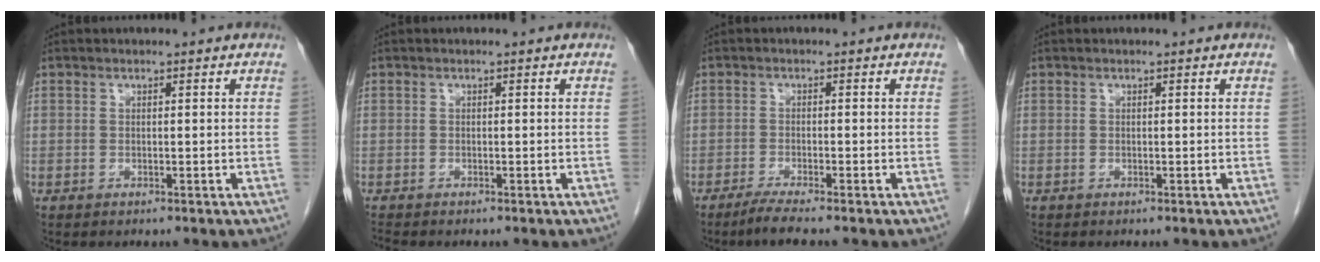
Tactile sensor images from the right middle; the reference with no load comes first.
{"total": 0.6, "force": [-0.6, -0.1, 0.0], "torque": [-0.003, -0.002, -0.013]}
{"total": 3.4, "force": [-2.7, -0.4, 2.0], "torque": [-0.042, -0.008, -0.052]}
{"total": 0.0}